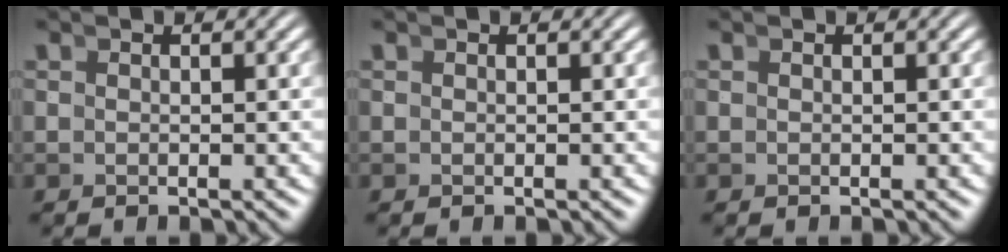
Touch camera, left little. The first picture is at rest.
{"total": 0.0}
{"total": 0.0}